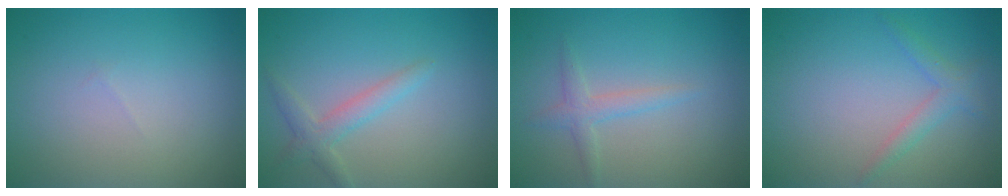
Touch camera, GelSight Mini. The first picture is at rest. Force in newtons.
{"total": 2.2, "press": 2.2, "slide": 0.1}
{"total": 1.7, "press": 1.7, "slide": 0.1}
{"total": 1.8, "press": 1.8, "slide": 0.1}